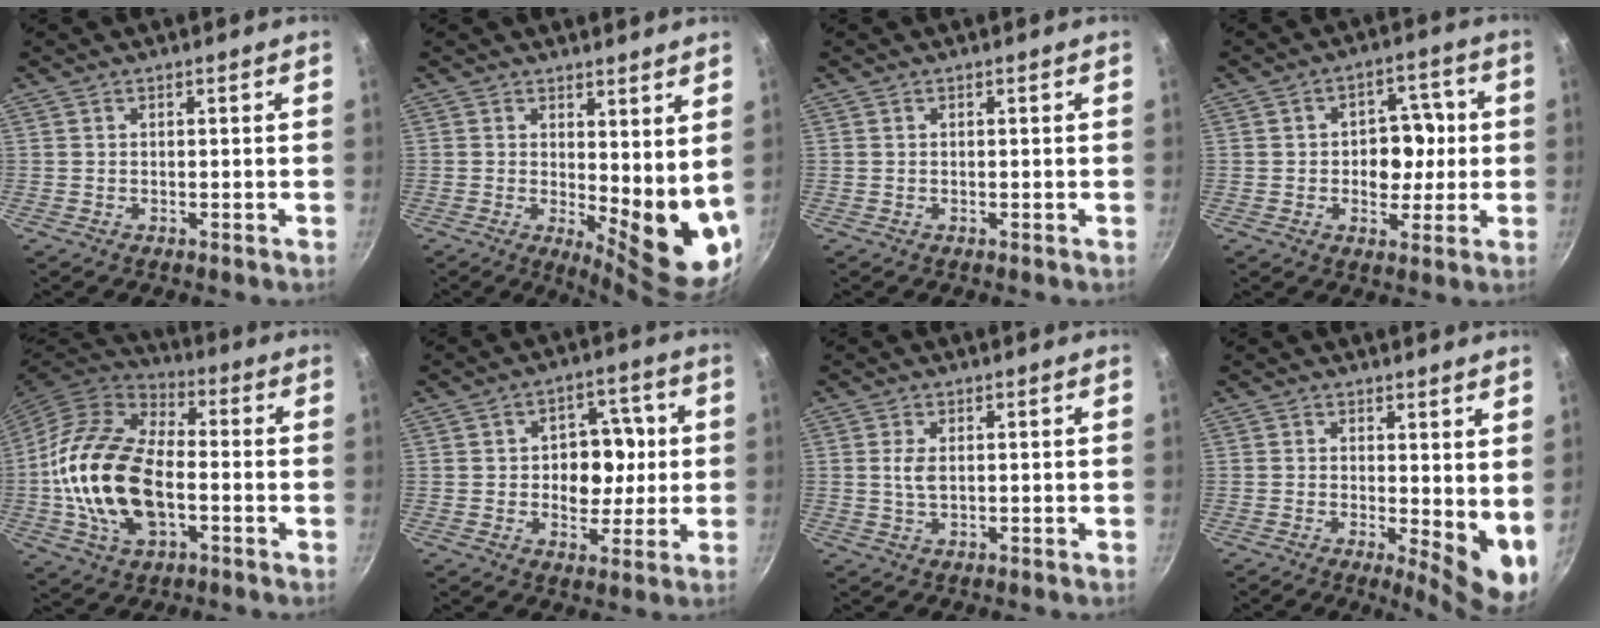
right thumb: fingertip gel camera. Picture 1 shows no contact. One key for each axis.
{"total": 11.2, "fx": 2.3, "fy": 4.4, "fz": 10.1, "tx": -0.112, "ty": -0.042, "tz": 0.038}
{"total": 0.0}
{"total": 8.7, "fx": -0.1, "fy": 6.6, "fz": 5.7, "tx": -0.027, "ty": 0.008, "tz": -0.005}
{"total": 20.3, "fx": -2.6, "fy": 12.0, "fz": 16.2, "tx": -0.298, "ty": 0.029, "tz": -0.054}
{"total": 10.2, "fx": 0.3, "fy": 7.7, "fz": 6.7, "tx": -0.045, "ty": 0.005, "tz": 0.002}
{"total": 2.5, "fx": 0.3, "fy": 1.2, "fz": 2.2, "tx": -0.042, "ty": -0.002, "tz": 0.008}
{"total": 7.8, "fx": 0.8, "fy": 3.0, "fz": 7.2, "tx": -0.086, "ty": -0.021, "tz": 0.012}